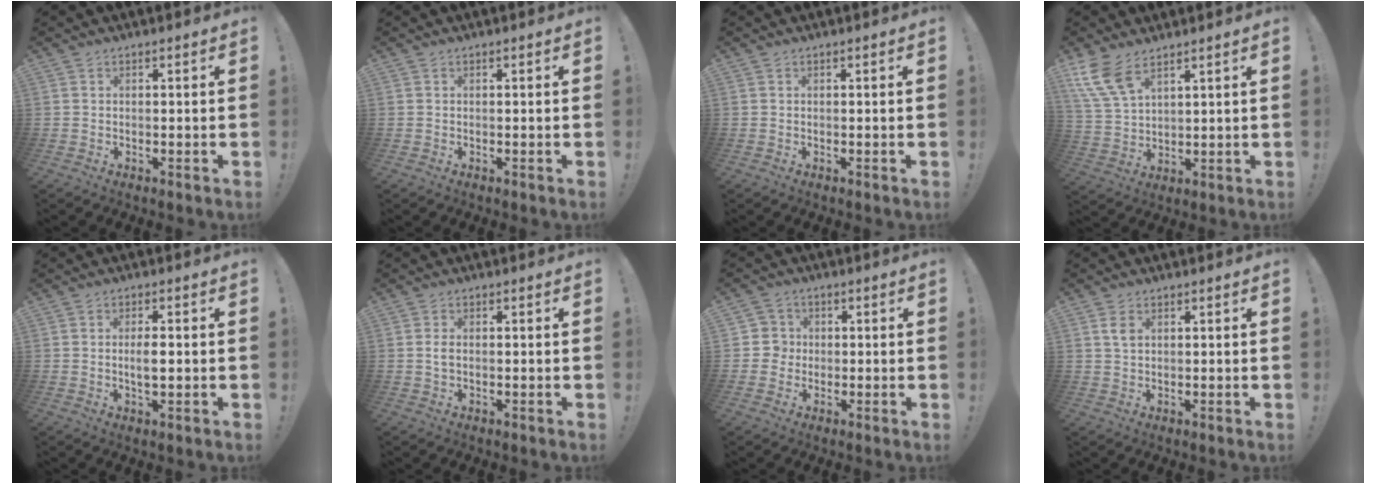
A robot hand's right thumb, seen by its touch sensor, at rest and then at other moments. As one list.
[{"total": 0.0}, {"total": 0.0}, {"total": 9.7, "force": [6.7, 4.0, 5.8], "torque": [-0.125, -0.025, 0.130]}, {"total": 3.8, "force": [-0.2, 1.4, 3.6], "torque": [-0.057, -0.005, -0.010]}, {"total": 1.5, "force": [-0.1, 1.0, 1.2], "torque": [-0.027, 0.007, -0.002]}, {"total": 4.6, "force": [-0.2, 4.5, 0.6], "torque": [-0.013, 0.006, -0.001]}, {"total": 3.4, "force": [1.4, 1.9, 2.4], "torque": [-0.036, -0.002, 0.023]}]